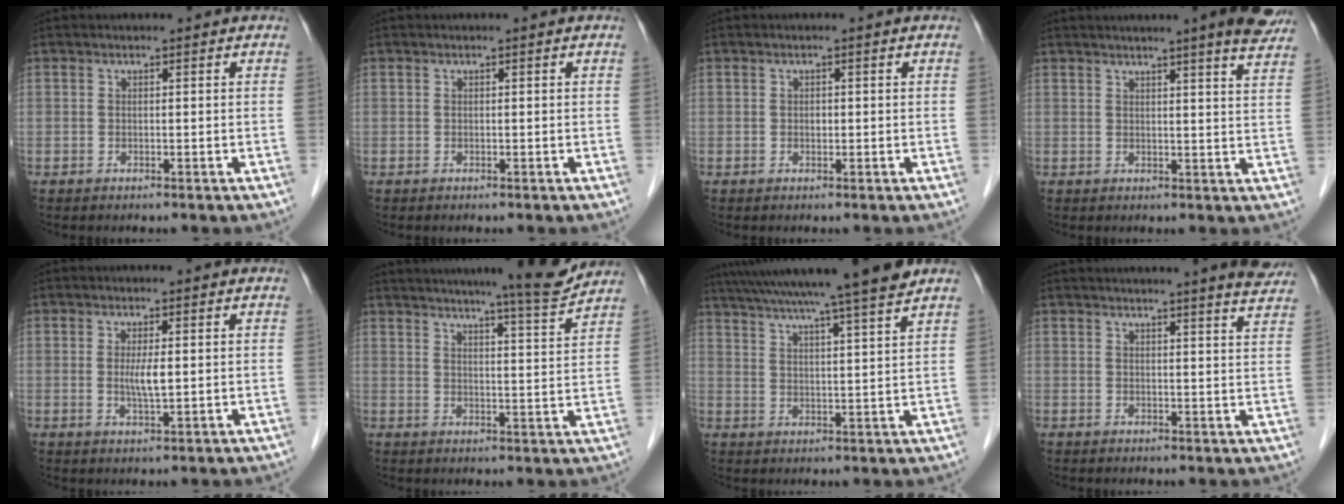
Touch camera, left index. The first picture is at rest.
{"total": 0.0}
{"total": 0.7, "force": [0.0, 0.5, 0.5], "torque": [-0.011, 0.001, 0.000]}
{"total": 10.0, "force": [8.2, -0.2, 5.7], "torque": [-0.067, -0.005, 0.078]}
{"total": 3.1, "force": [0.2, 0.4, 3.0], "torque": [-0.061, -0.005, 0.006]}
{"total": 11.7, "force": [10.7, -0.7, 4.8], "torque": [-0.073, -0.014, 0.137]}
{"total": 19.2, "force": [16.6, -1.2, 9.6], "torque": [-0.170, 0.004, 0.238]}
{"total": 10.0, "force": [9.1, -0.4, 4.0], "torque": [-0.050, -0.016, 0.089]}